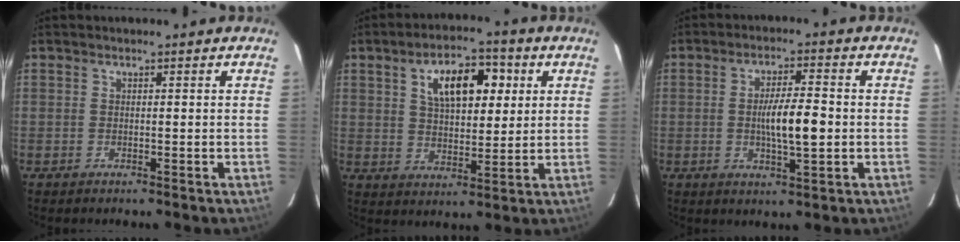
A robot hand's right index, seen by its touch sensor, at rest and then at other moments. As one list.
[{"total": 10.4, "force": [3.6, 4.7, 8.5], "torque": [-0.140, 0.022, 0.061]}, {"total": 7.2, "force": [-0.6, 1.2, 7.1], "torque": [-0.129, 0.001, -0.010]}]